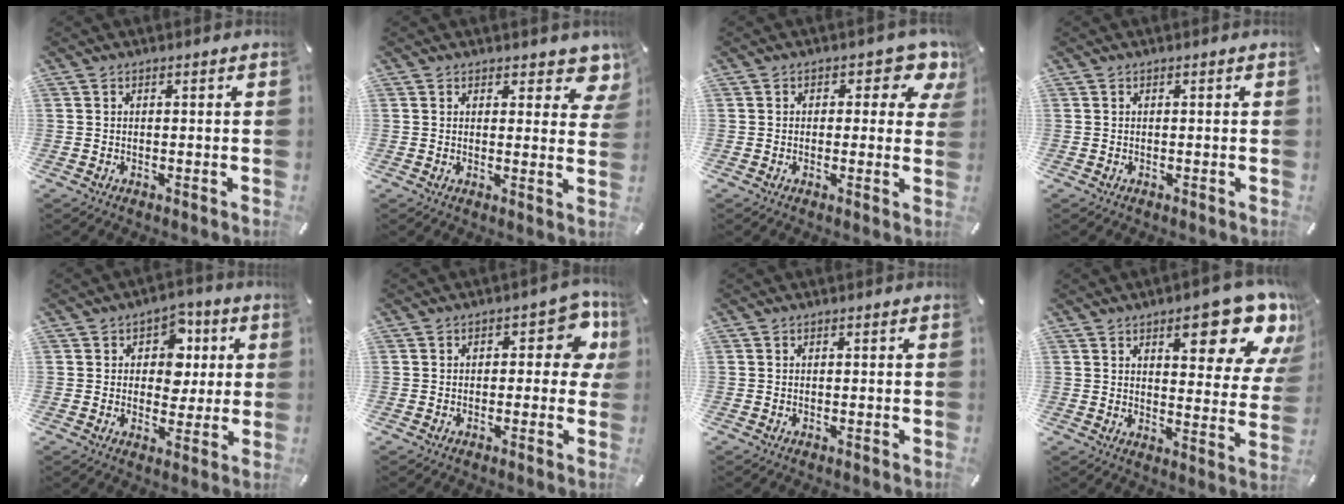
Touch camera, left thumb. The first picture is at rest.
{"total": 5.4, "force": [3.9, 2.9, 2.5], "torque": [-0.010, -0.026, 0.063]}
{"total": 6.3, "force": [2.7, 3.7, 4.4], "torque": [-0.045, -0.014, 0.041]}
{"total": 0.0}
{"total": 8.9, "force": [1.9, 7.5, 4.4], "torque": [-0.050, -0.004, 0.029]}
{"total": 8.6, "force": [2.3, 4.8, 6.8], "torque": [-0.066, -0.009, 0.033]}
{"total": 0.0}
{"total": 17.0, "force": [10.5, 6.2, 11.9], "torque": [-0.147, -0.074, 0.168]}